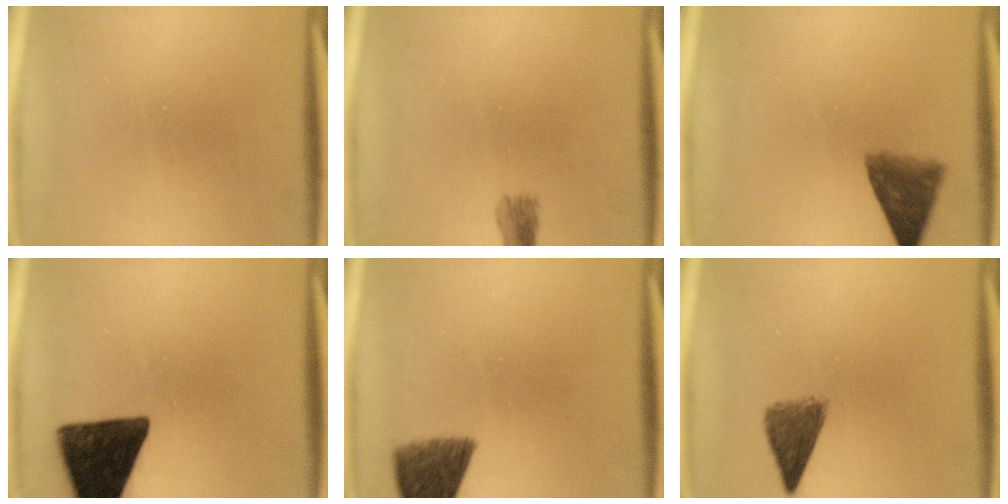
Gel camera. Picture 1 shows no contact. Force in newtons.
{"total": 1.8}
{"total": 6.8}
{"total": 13.0}
{"total": 7.4}
{"total": 5.0}